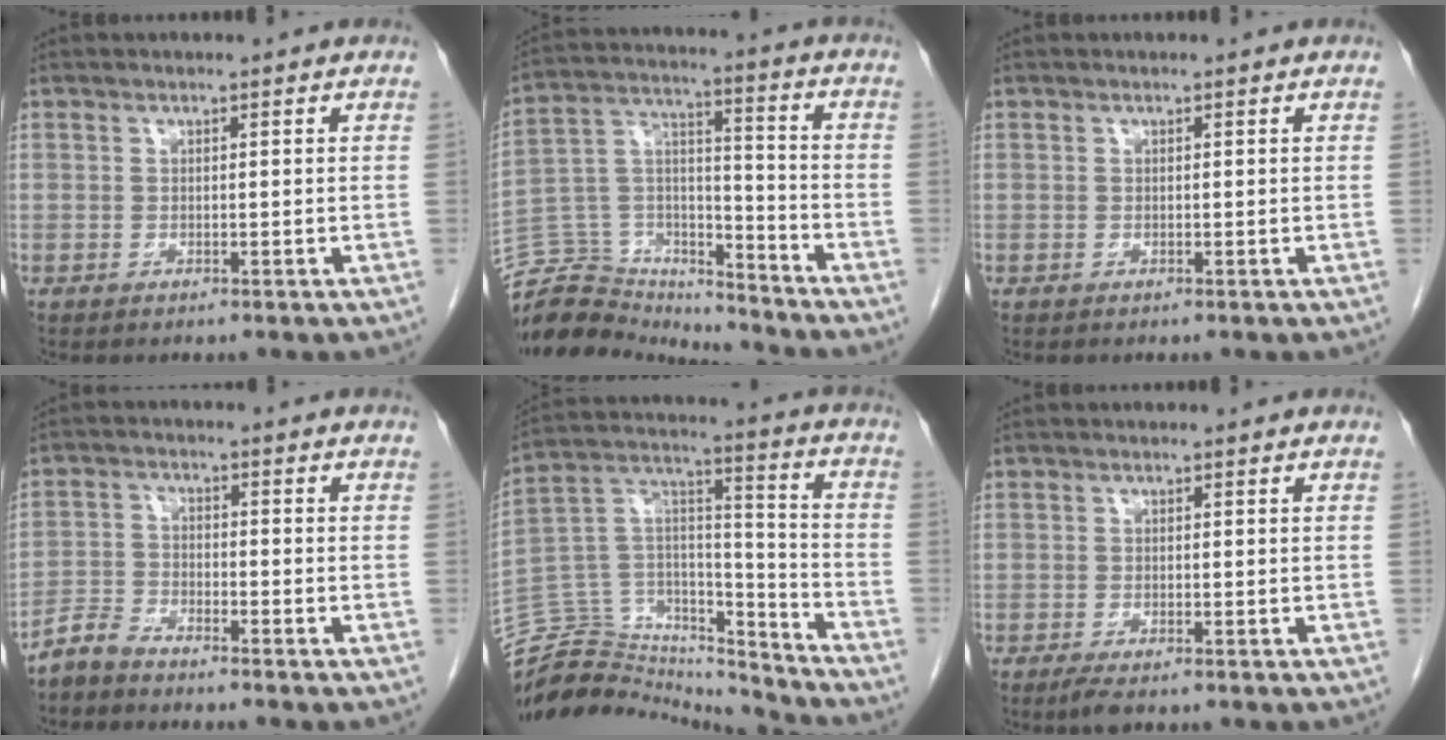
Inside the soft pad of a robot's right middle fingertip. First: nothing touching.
{"total": 18.6, "force": [-18.0, 4.2, 2.6], "torque": [-0.059, 0.054, -0.292]}
{"total": 0.0}
{"total": 3.3, "force": [-3.3, 0.6, 0.4], "torque": [-0.007, -0.008, -0.068]}
{"total": 22.1, "force": [-20.9, 6.1, 4.0], "torque": [-0.094, 0.065, -0.334]}
{"total": 2.2, "force": [-1.5, 0.4, 1.5], "torque": [-0.032, -0.007, -0.027]}